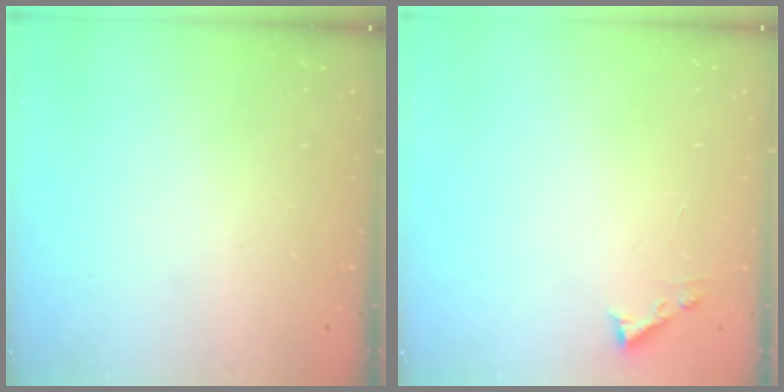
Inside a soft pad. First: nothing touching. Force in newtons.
{"total": 3.6, "press": 3.6, "slide": 0.5}